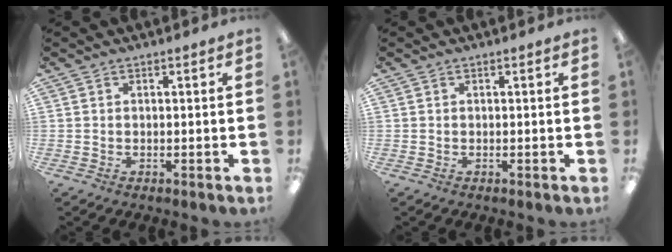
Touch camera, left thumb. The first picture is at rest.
{"total": 0.0}